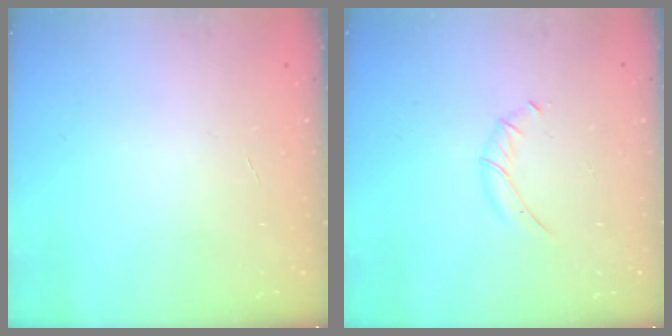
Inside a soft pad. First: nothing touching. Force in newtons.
{"total": 4.4, "press": 4.2, "slide": 1.1}